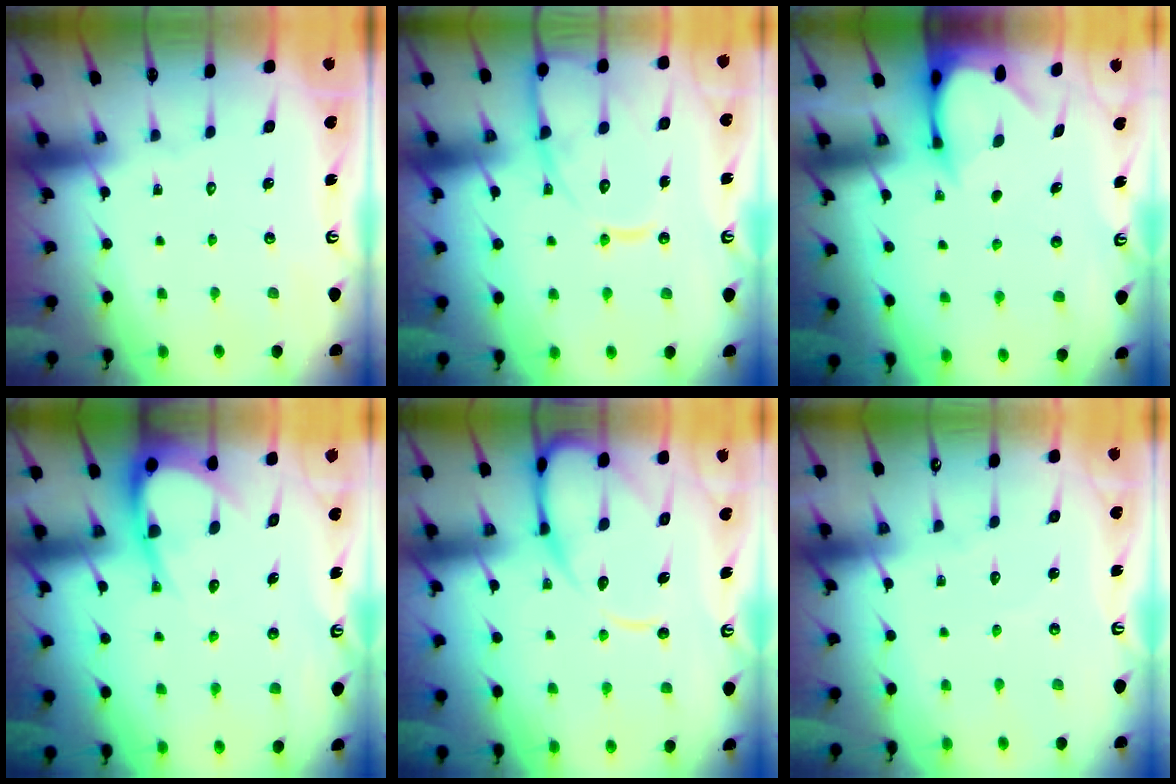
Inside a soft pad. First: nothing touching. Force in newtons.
{"total": 14.0, "press": 13.9, "slide": 1.3}
{"total": 3.5, "press": 3.5, "slide": 0.2}
{"total": 8.2, "press": 8.2, "slide": 0.8}
{"total": 10.5, "press": 10.5, "slide": 1.1}
{"total": 2.9, "press": 2.9, "slide": 0.2}